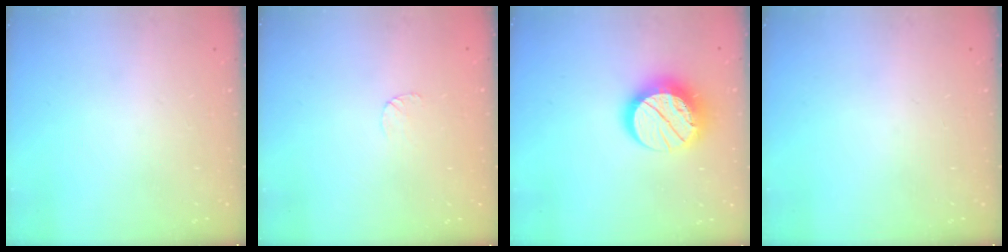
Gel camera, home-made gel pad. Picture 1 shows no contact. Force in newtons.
{"total": 3.5, "press": 3.5, "slide": 0.4}
{"total": 14.7, "press": 14.6, "slide": 1.2}
{"total": 0.0}